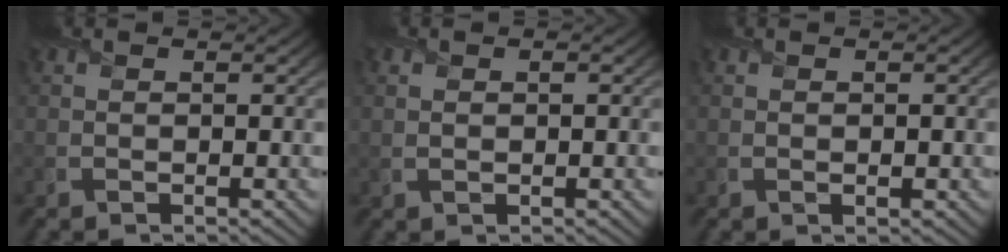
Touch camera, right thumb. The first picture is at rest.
{"total": 1.3, "force": [0.3, 0.8, 0.9], "torque": [-0.013, -0.004, 0.014]}
{"total": 0.7, "force": [-0.1, 0.2, 0.6], "torque": [-0.011, -0.002, 0.000]}